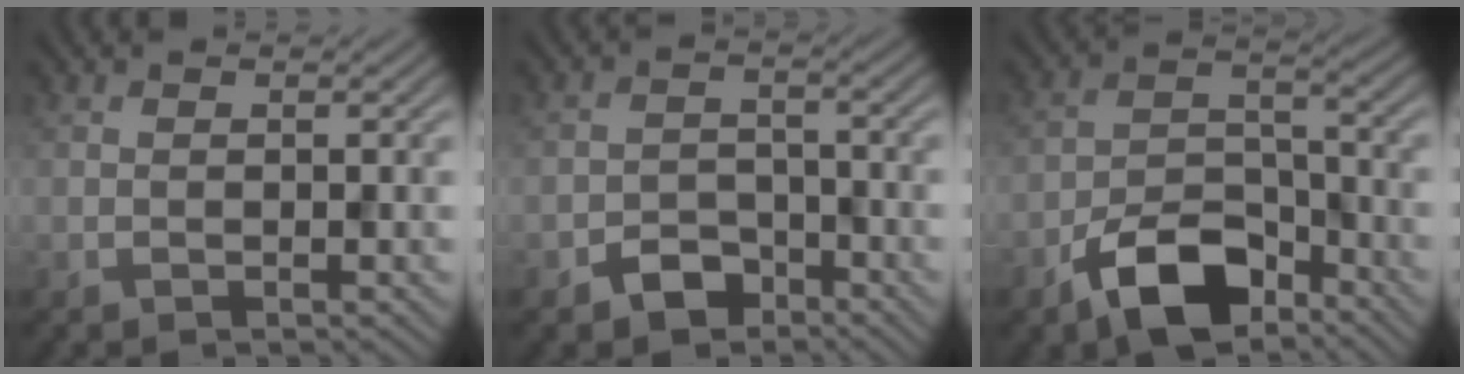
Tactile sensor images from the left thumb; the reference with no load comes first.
{"total": 3.8, "force": [-2.7, 2.3, 1.5], "torque": [-0.023, 0.000, -0.056]}
{"total": 9.7, "force": [-6.3, 4.7, 5.6], "torque": [-0.097, -0.003, -0.129]}